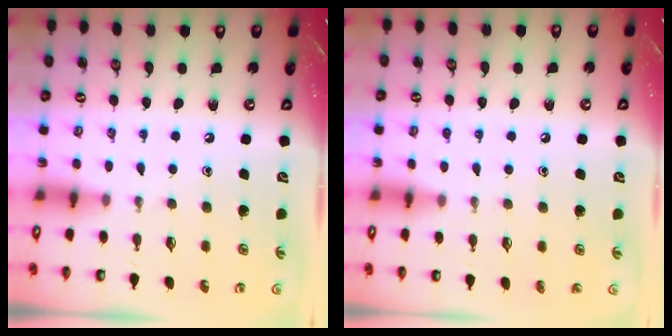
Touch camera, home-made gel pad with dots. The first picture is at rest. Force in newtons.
{"total": 2.9, "press": 2.9, "slide": 0.4}